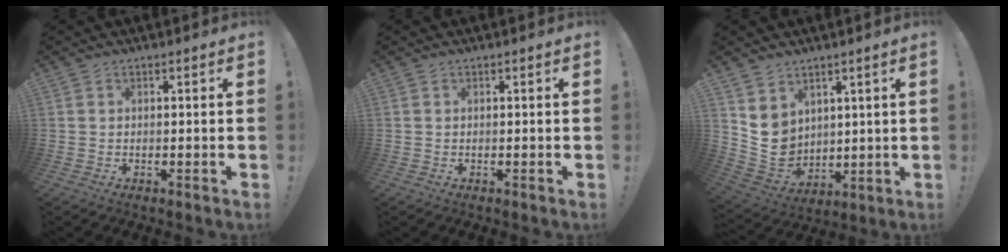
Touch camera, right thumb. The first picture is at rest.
{"total": 0.0}
{"total": 8.1, "force": [3.7, 6.8, 2.5], "torque": [-0.058, -0.039, 0.081]}